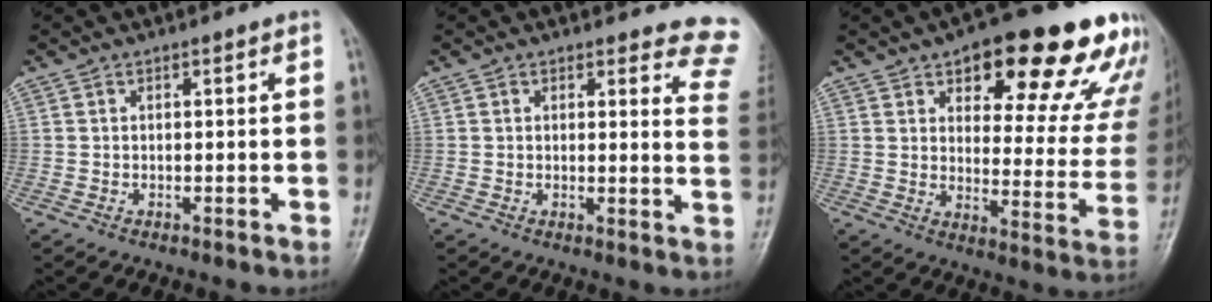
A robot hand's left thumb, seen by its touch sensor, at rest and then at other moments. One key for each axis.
{"total": 9.8, "fx": 9.4, "fy": 2.8, "fz": 0.9, "tx": 0.044, "ty": -0.084, "tz": 0.059}
{"total": 22.8, "fx": 14.3, "fy": 8.4, "fz": 15.7, "tx": -0.150, "ty": -0.052, "tz": 0.183}